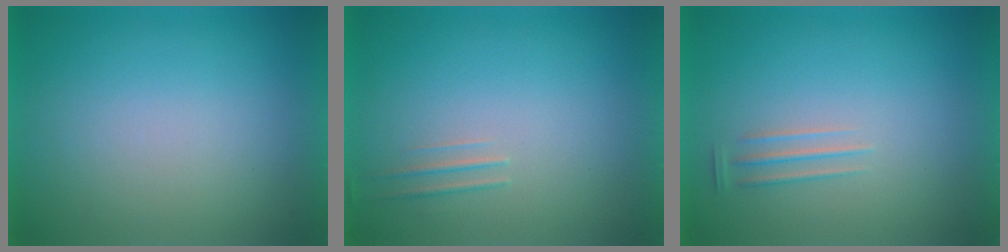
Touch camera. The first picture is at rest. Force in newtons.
{"total": 1.6}
{"total": 1.7}